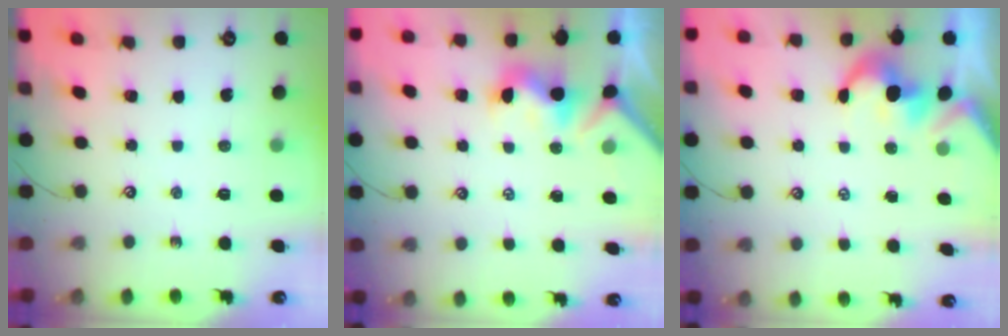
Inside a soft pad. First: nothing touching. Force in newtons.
{"total": 1.5, "press": 1.3, "slide": 0.8}
{"total": 0.9, "press": 0.6, "slide": 0.7}